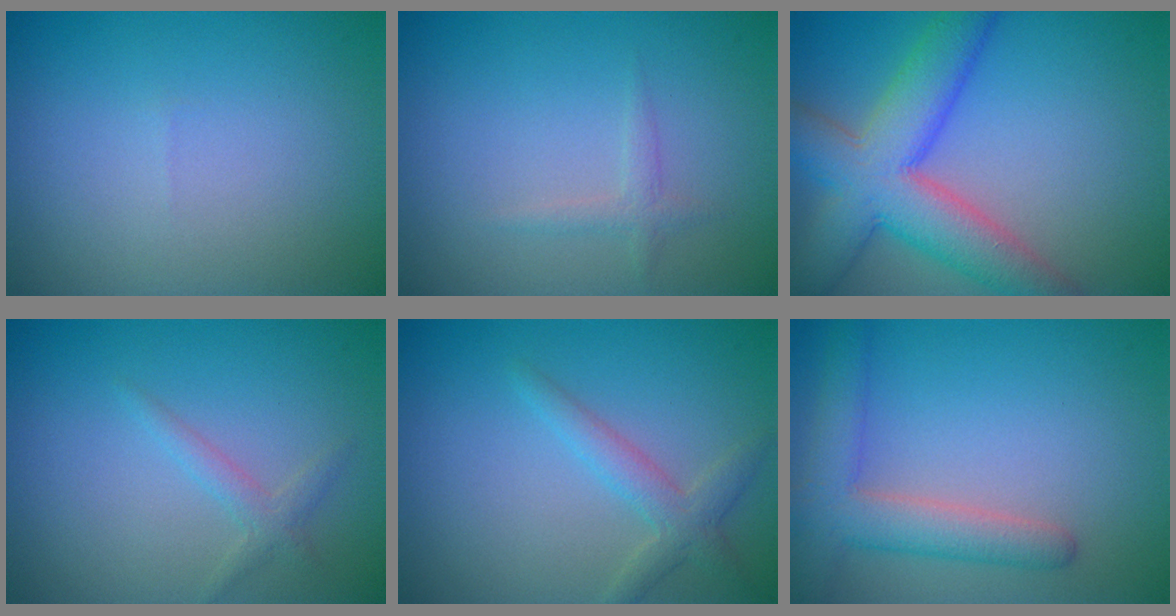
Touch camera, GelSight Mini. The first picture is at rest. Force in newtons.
{"total": 1.1, "press": 1.1, "slide": 0.0}
{"total": 8.5, "press": 8.4, "slide": 0.4}
{"total": 1.4, "press": 1.4, "slide": 0.1}
{"total": 2.3, "press": 2.3, "slide": 0.1}
{"total": 4.3, "press": 4.3, "slide": 0.2}